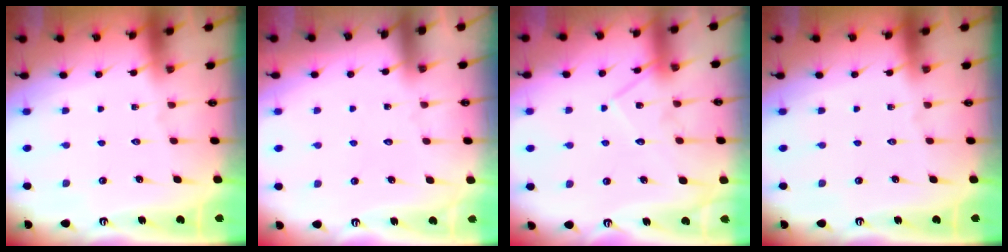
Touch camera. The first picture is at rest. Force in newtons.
{"total": 3.5, "press": 3.5, "slide": 0.2}
{"total": 11.8, "press": 11.8, "slide": 0.8}
{"total": 0.0}